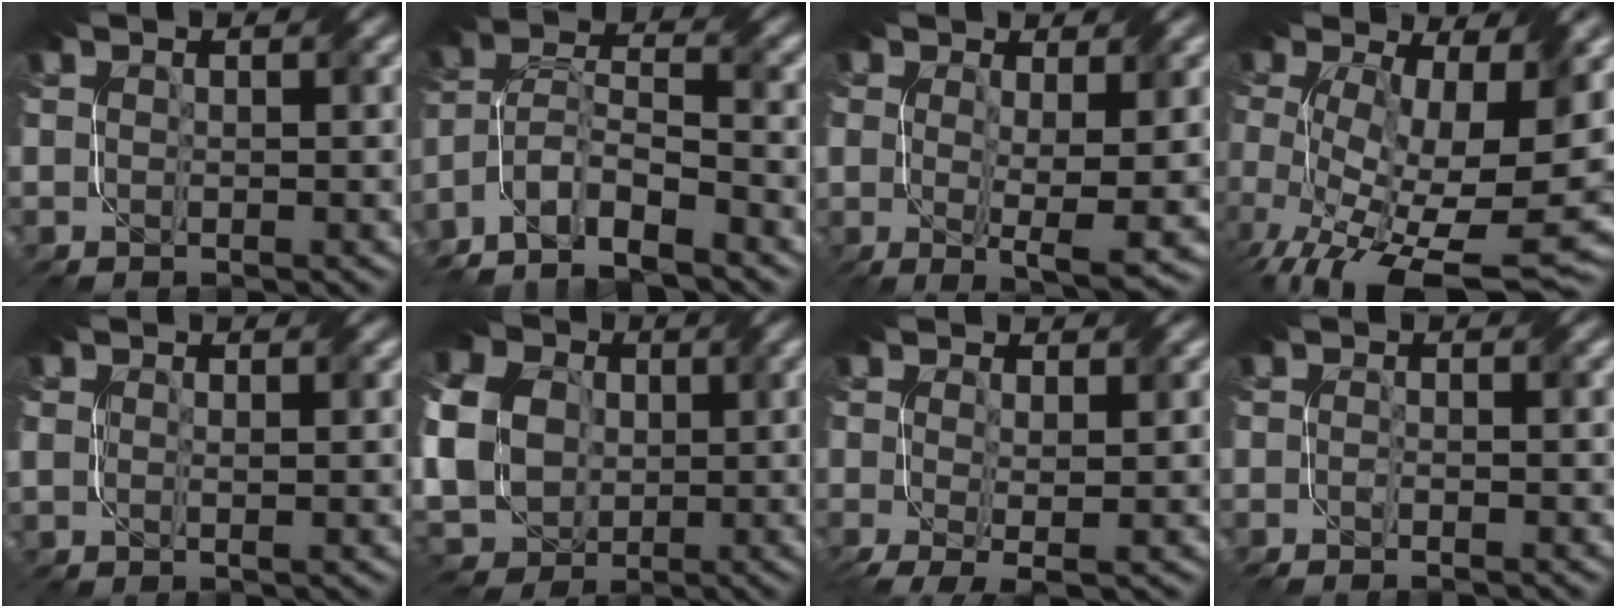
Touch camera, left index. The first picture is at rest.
{"total": 9.4, "force": [-7.0, 3.1, 5.4], "torque": [-0.098, -0.001, -0.135]}
{"total": 5.2, "force": [0.3, 1.9, 4.9], "torque": [-0.090, -0.019, 0.010]}
{"total": 14.4, "force": [-2.5, 6.4, 12.6], "torque": [-0.219, -0.043, -0.019]}
{"total": 1.5, "force": [0.3, 0.9, 1.2], "torque": [-0.022, -0.004, 0.011]}
{"total": 10.7, "force": [1.3, 8.6, 6.2], "torque": [-0.155, 0.008, 0.020]}
{"total": 3.6, "force": [-0.5, 1.1, 3.4], "torque": [-0.060, -0.010, -0.008]}
{"total": 1.4, "force": [-0.9, 0.3, 1.1], "torque": [-0.018, -0.005, -0.018]}